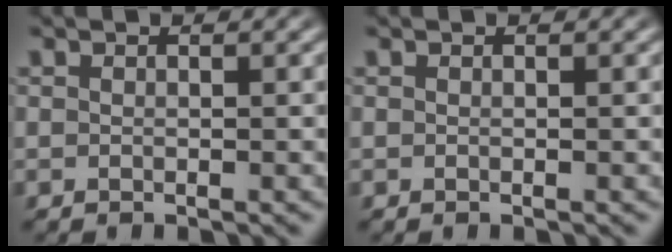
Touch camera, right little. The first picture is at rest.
{"total": 0.0}